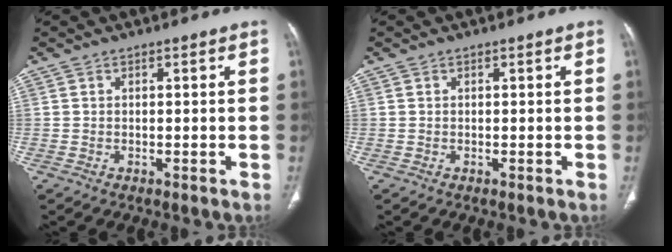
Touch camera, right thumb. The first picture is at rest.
{"total": 0.0}